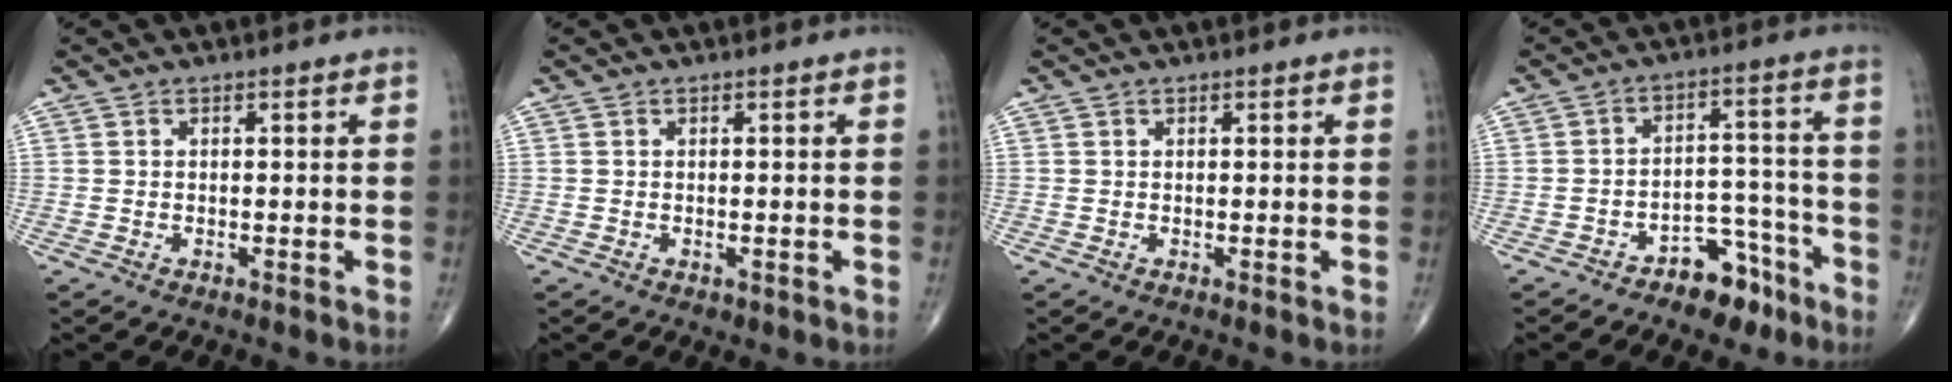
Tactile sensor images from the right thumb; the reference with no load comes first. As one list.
[{"total": 0.6, "force": [-0.2, 0.5, 0.4], "torque": [-0.002, 0.000, 0.001]}, {"total": 0.0}, {"total": 8.4, "force": [-5.8, 4.7, 3.8], "torque": [-0.019, 0.068, -0.090]}]